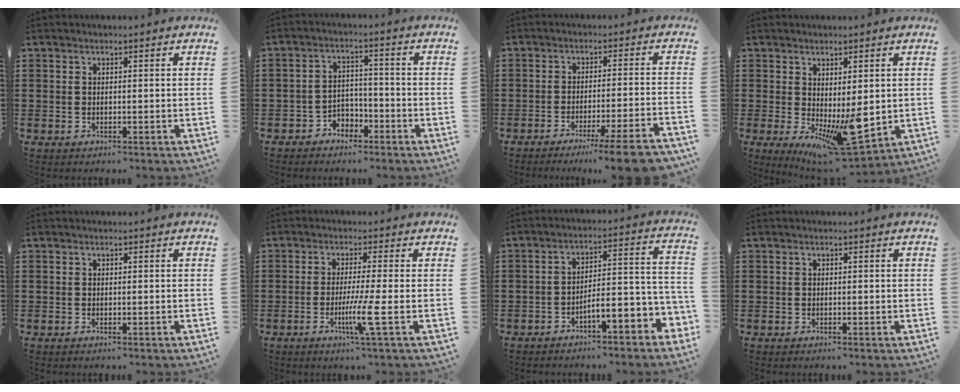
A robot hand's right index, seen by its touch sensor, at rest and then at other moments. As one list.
[{"total": 3.2, "force": [-2.6, 1.8, 0.5], "torque": [-0.018, 0.007, -0.055]}, {"total": 6.7, "force": [-5.0, -0.9, 4.3], "torque": [-0.065, -0.017, -0.093]}, {"total": 8.3, "force": [-0.8, 3.0, 7.7], "torque": [-0.115, -0.024, -0.003]}, {"total": 0.0}, {"total": 6.2, "force": [-1.9, -0.8, 5.8], "torque": [-0.104, -0.025, -0.035]}, {"total": 4.8, "force": [-3.2, 0.9, 3.4], "torque": [-0.065, -0.022, -0.068]}, {"total": 0.0}]